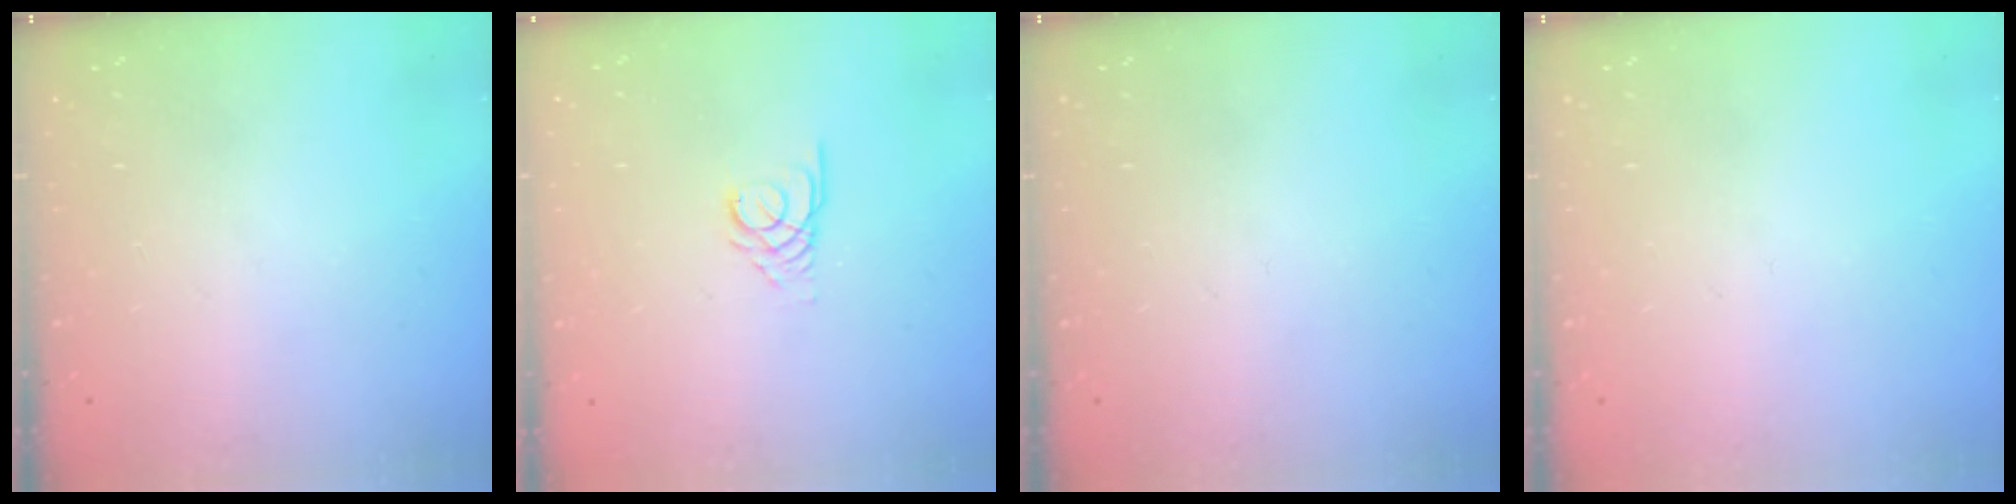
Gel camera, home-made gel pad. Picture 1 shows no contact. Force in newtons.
{"total": 4.8, "press": 4.8, "slide": 0.3}
{"total": 0.0}
{"total": 0.0}